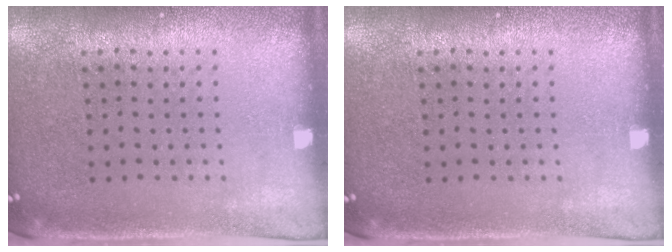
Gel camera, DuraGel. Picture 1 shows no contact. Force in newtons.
{"total": 0.0}